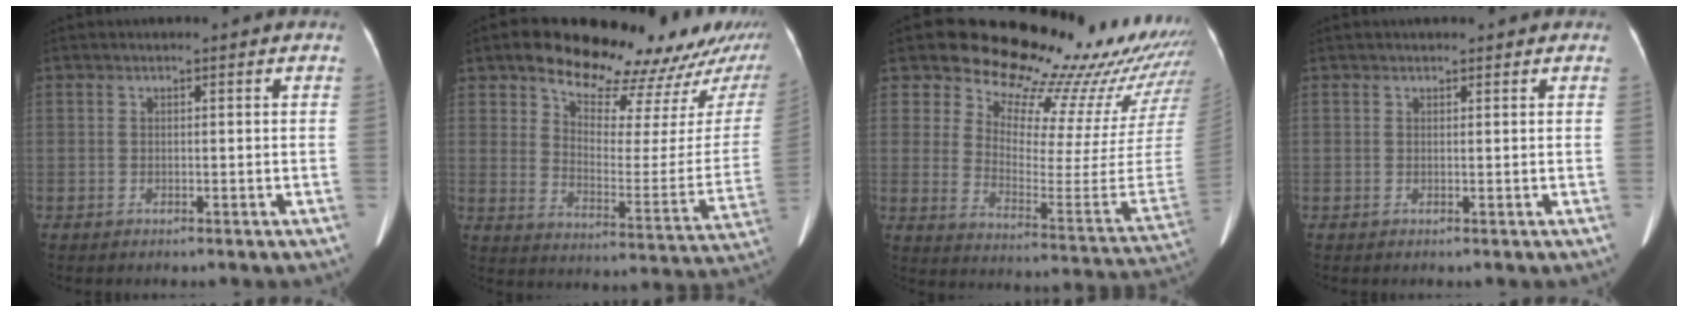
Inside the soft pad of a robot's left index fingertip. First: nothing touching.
{"total": 22.9, "force": [19.5, 6.0, 10.5], "torque": [-0.135, -0.058, 0.244]}
{"total": 22.9, "force": [21.5, 4.2, 6.7], "torque": [-0.098, -0.132, 0.266]}
{"total": 3.2, "force": [2.7, 0.9, 1.4], "torque": [-0.012, 0.012, 0.031]}